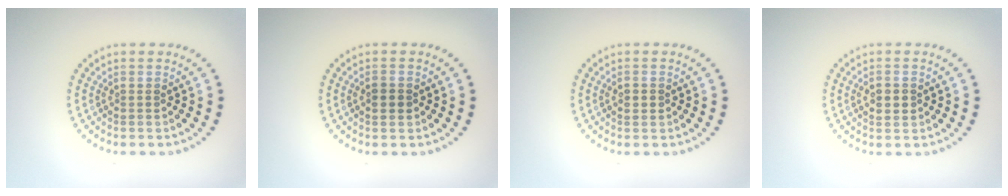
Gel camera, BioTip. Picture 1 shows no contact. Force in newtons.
{"total": 1.3, "press": 1.3, "slide": 0.1}
{"total": 1.2, "press": 1.2, "slide": 0.1}
{"total": 2.1, "press": 2.1, "slide": 0.1}